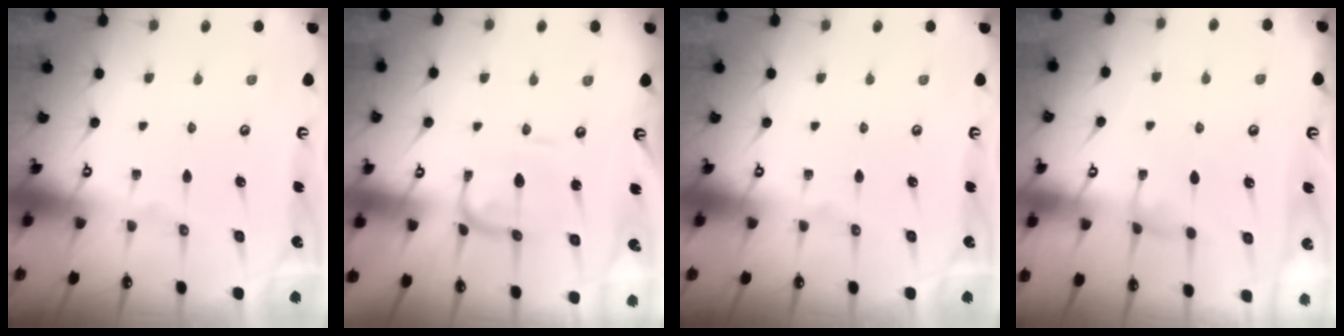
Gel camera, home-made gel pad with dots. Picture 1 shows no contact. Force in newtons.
{"total": 0.6, "press": 0.6, "slide": 0.3}
{"total": 0.0}
{"total": 2.1, "press": 2.1, "slide": 0.3}